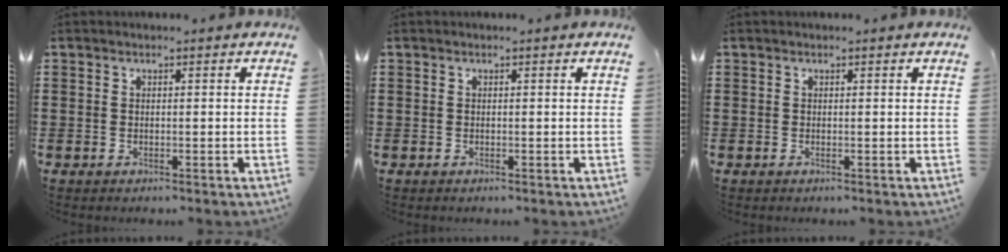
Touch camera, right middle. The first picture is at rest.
{"total": 0.0}
{"total": 0.0}